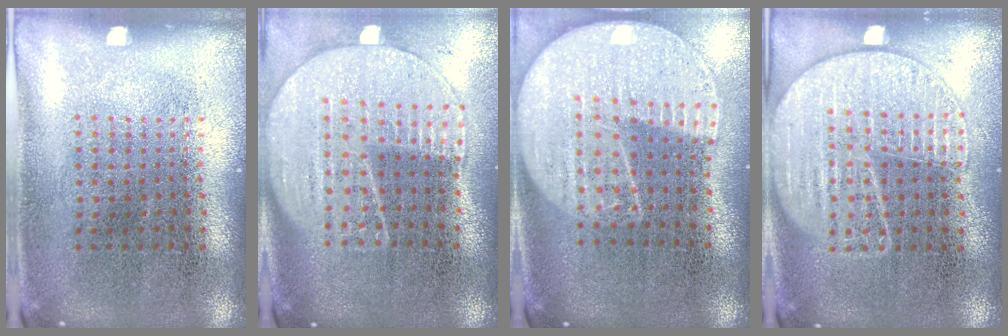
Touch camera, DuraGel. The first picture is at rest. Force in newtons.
{"total": 2.0, "press": 1.8, "slide": 0.9}
{"total": 2.3, "press": 2.0, "slide": 1.1}
{"total": 1.6, "press": 1.6, "slide": 0.1}